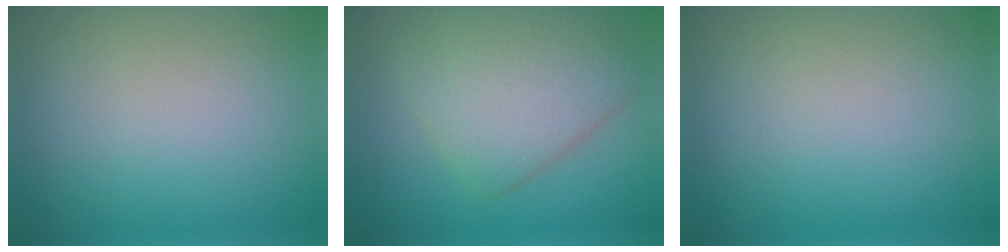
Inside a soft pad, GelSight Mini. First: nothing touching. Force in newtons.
{"total": 6.3, "press": 6.2, "slide": 0.4}
{"total": 0.0}